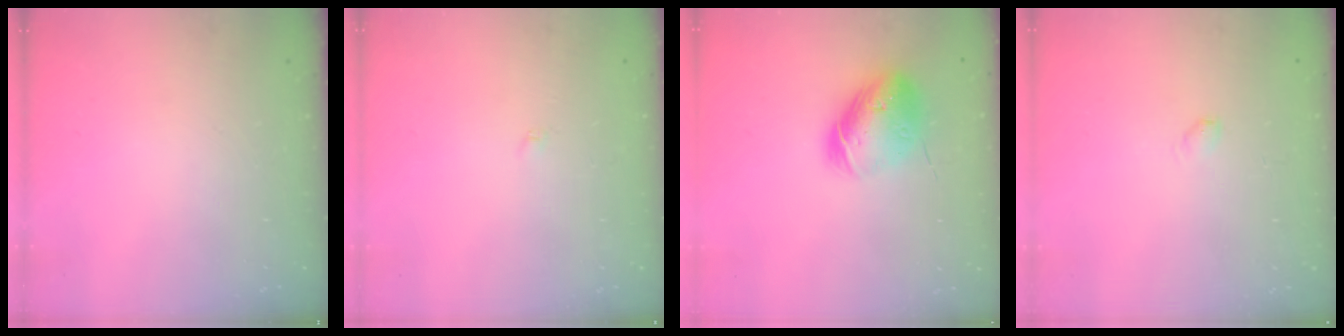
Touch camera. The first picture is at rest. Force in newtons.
{"total": 1.8, "press": 1.7, "slide": 0.3}
{"total": 17.7, "press": 17.4, "slide": 2.8}
{"total": 2.5, "press": 2.5, "slide": 0.4}